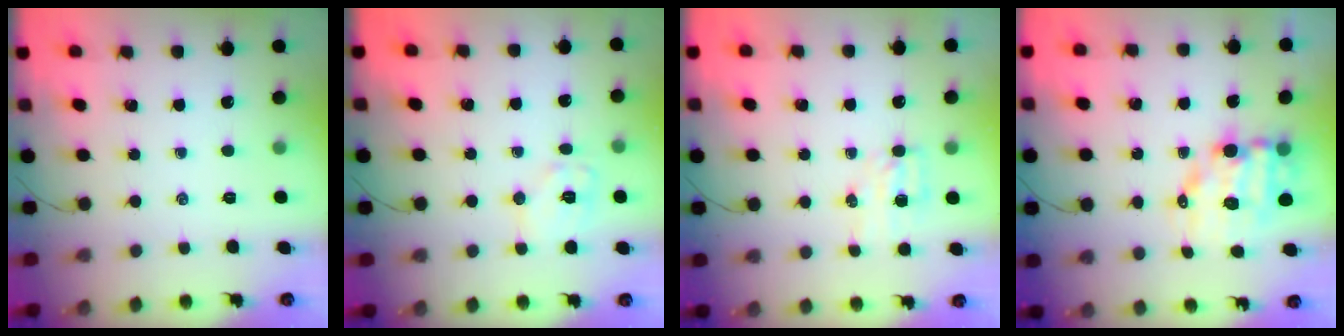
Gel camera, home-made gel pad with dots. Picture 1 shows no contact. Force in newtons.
{"total": 8.0, "press": 8.0, "slide": 0.6}
{"total": 4.6, "press": 4.5, "slide": 1.0}
{"total": 9.5, "press": 9.2, "slide": 2.4}